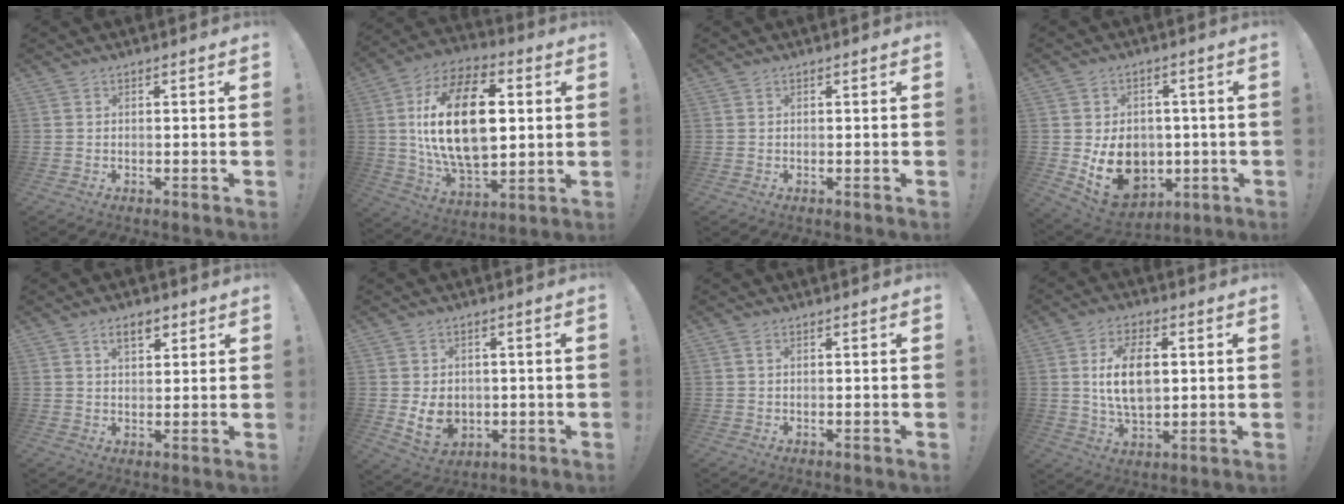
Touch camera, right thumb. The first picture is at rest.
{"total": 26.2, "force": [3.1, 14.3, 21.7], "torque": [-0.404, -0.006, 0.050]}
{"total": 0.0}
{"total": 14.4, "force": [-2.2, 11.8, 8.0], "torque": [-0.140, 0.006, -0.025]}
{"total": 5.4, "force": [2.8, 2.9, 3.6], "torque": [-0.045, -0.003, 0.047]}
{"total": 8.0, "force": [-0.4, 6.7, 4.4], "torque": [-0.080, -0.001, -0.005]}
{"total": 0.8, "force": [0.3, 0.4, 0.6], "torque": [-0.017, 0.005, 0.007]}
{"total": 12.6, "force": [1.7, 7.1, 10.2], "torque": [-0.178, -0.003, 0.026]}